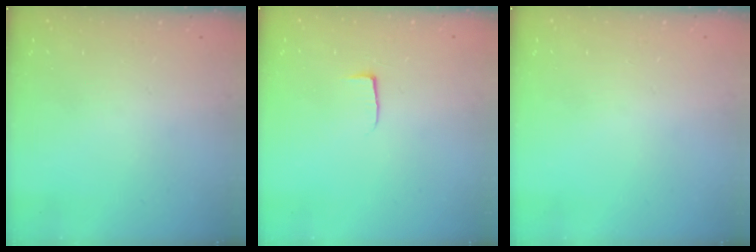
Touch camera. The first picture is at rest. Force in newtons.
{"total": 3.9, "press": 3.9, "slide": 0.5}
{"total": 0.5, "press": 0.5, "slide": 0.1}